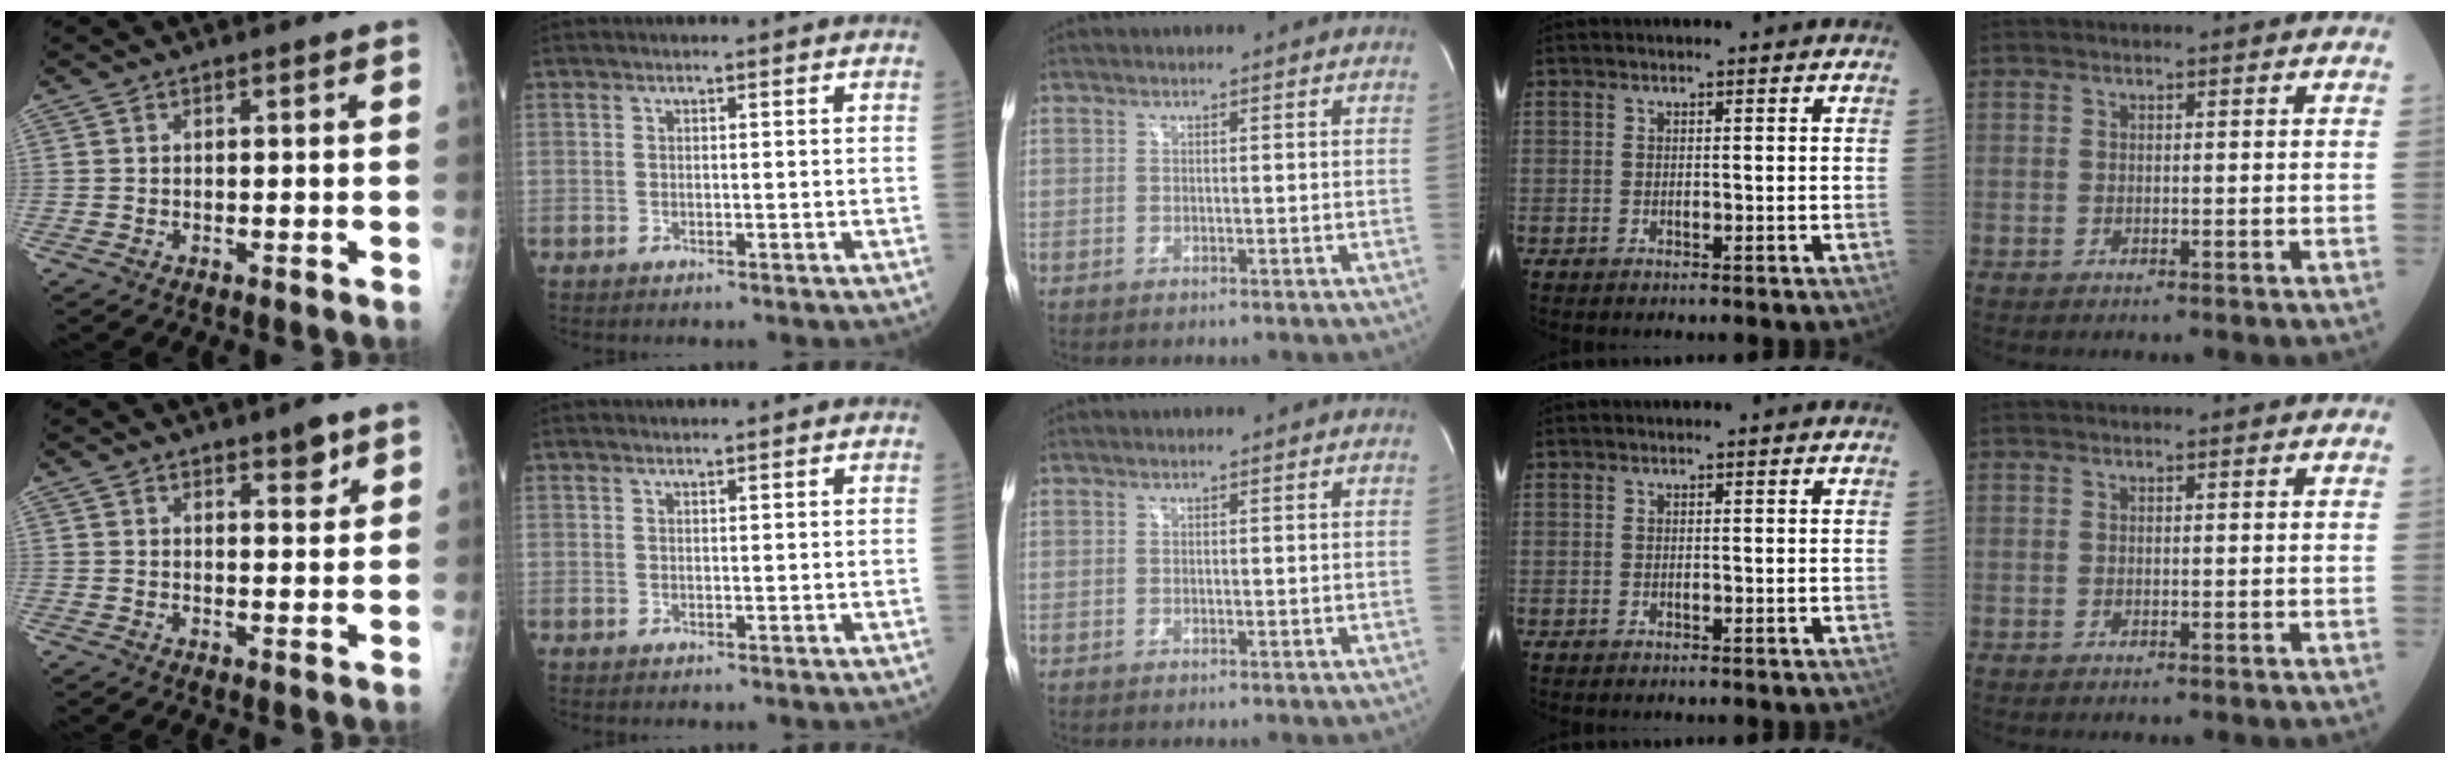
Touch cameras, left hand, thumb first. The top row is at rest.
{"thumb": {"total": 3.8, "force": [2.6, 1.3, 2.4], "torque": [-0.020, -0.017, 0.037]}, "index": {"total": 0.6, "force": [0.6, 0.0, 0.0], "torque": [-0.009, 0.004, 0.013]}}